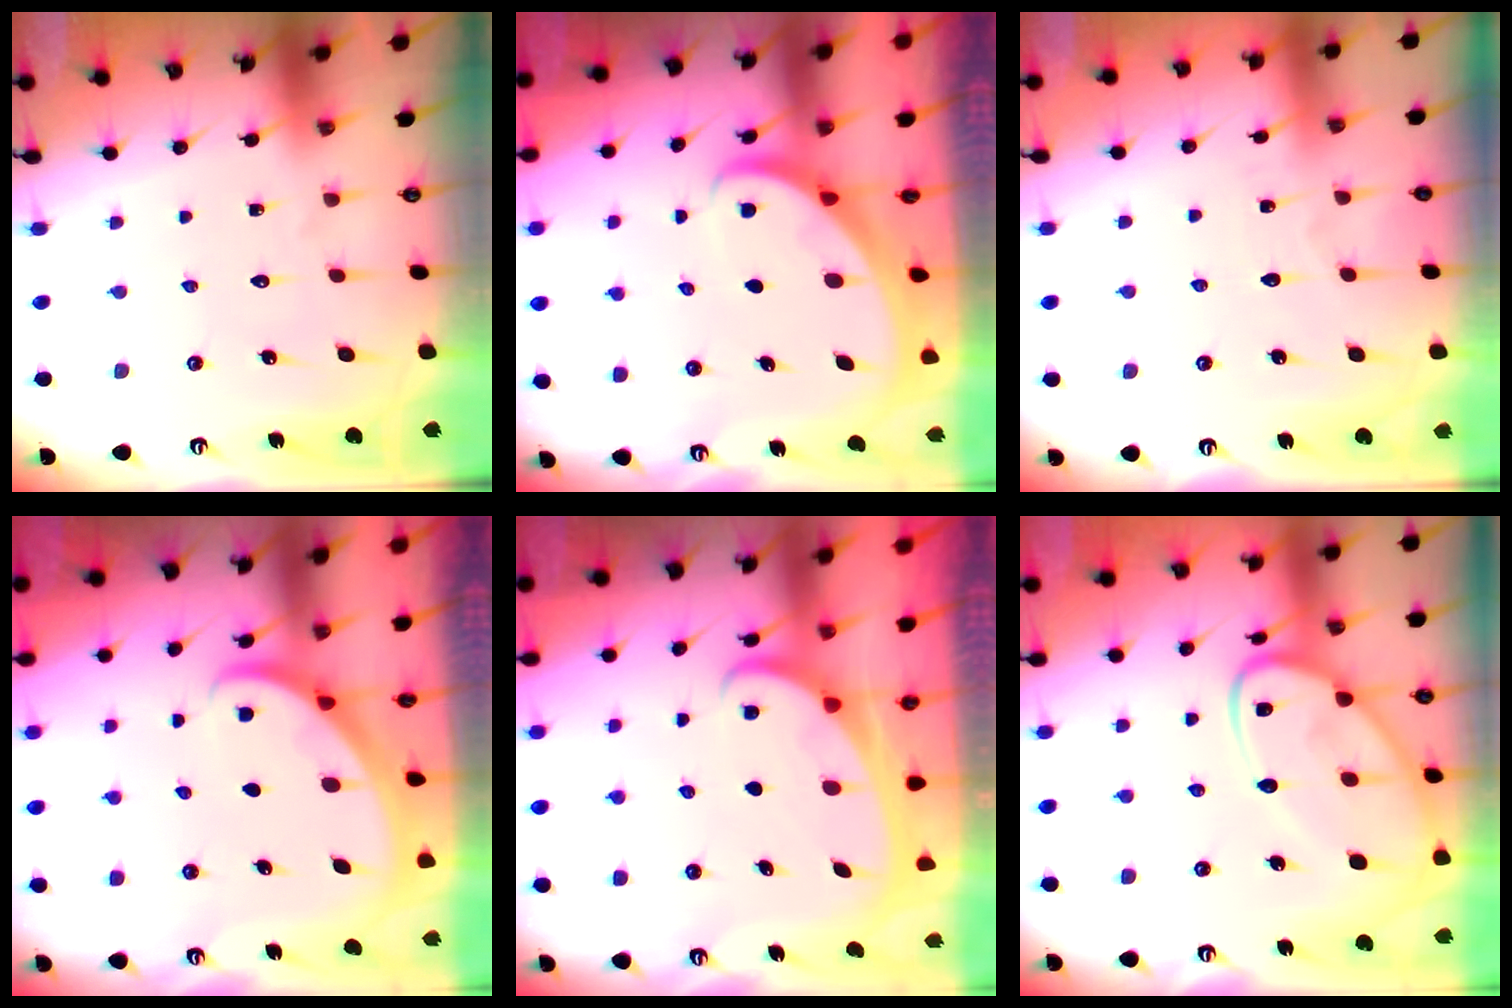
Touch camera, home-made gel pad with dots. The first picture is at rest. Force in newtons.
{"total": 2.8, "press": 2.7, "slide": 0.3}
{"total": 2.7, "press": 2.7, "slide": 0.4}
{"total": 2.7, "press": 2.7, "slide": 0.1}
{"total": 2.1, "press": 2.1, "slide": 0.3}
{"total": 17.6, "press": 17.6, "slide": 1.6}